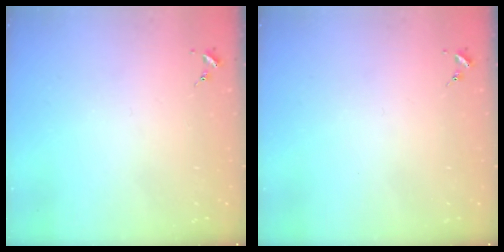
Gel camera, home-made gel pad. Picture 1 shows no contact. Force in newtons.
{"total": 0.0}